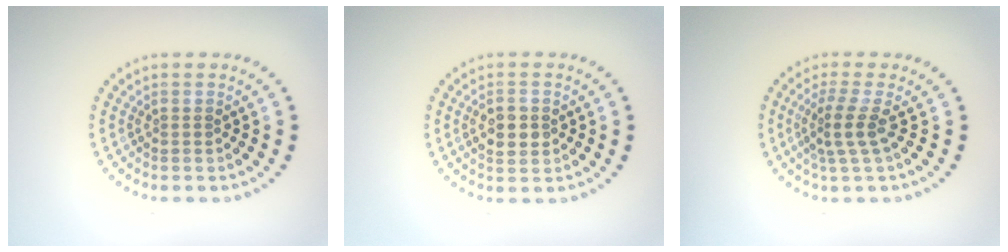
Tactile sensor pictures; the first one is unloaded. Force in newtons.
{"total": 2.3, "press": 2.3, "slide": 0.2}
{"total": 2.7, "press": 1.9, "slide": 2.0}